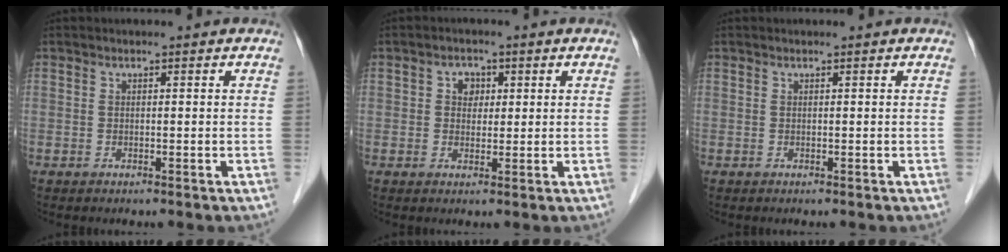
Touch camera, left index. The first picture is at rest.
{"total": 2.6, "force": [0.7, 2.1, 1.4], "torque": [-0.021, 0.006, 0.009]}
{"total": 0.0}